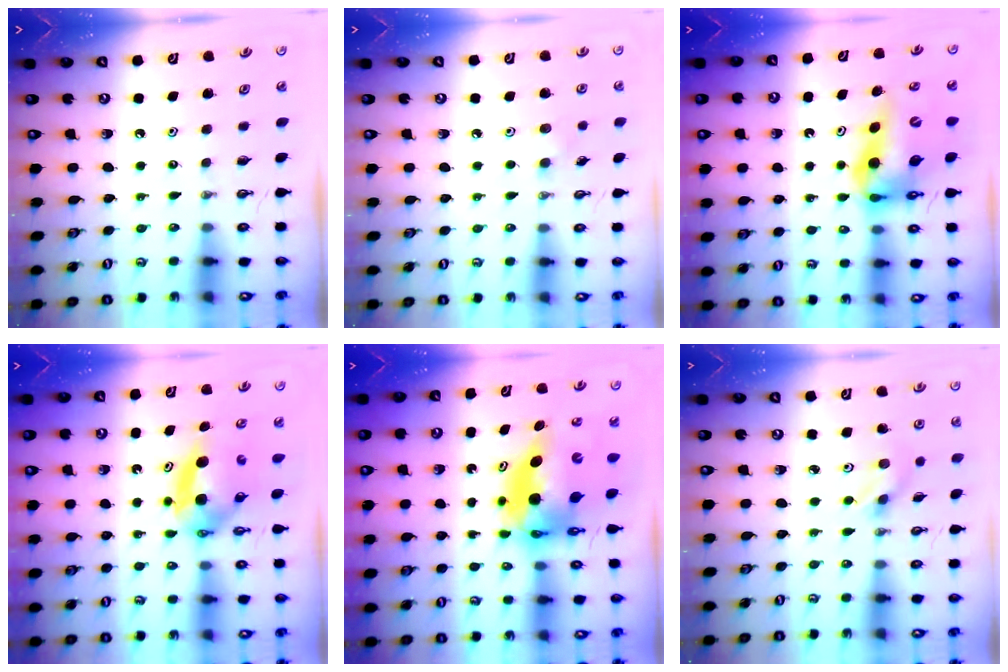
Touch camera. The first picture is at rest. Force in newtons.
{"total": 5.3, "press": 5.2, "slide": 1.1}
{"total": 13.7, "press": 13.1, "slide": 4.1}
{"total": 6.1, "press": 5.5, "slide": 2.6}
{"total": 8.8, "press": 8.8, "slide": 0.6}
{"total": 2.0, "press": 1.9, "slide": 0.4}